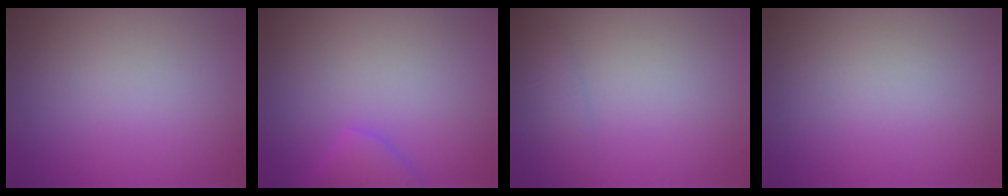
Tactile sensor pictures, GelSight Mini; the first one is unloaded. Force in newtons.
{"total": 2.1, "press": 2.1, "slide": 0.1}
{"total": 1.3, "press": 1.3, "slide": 0.0}
{"total": 0.0}